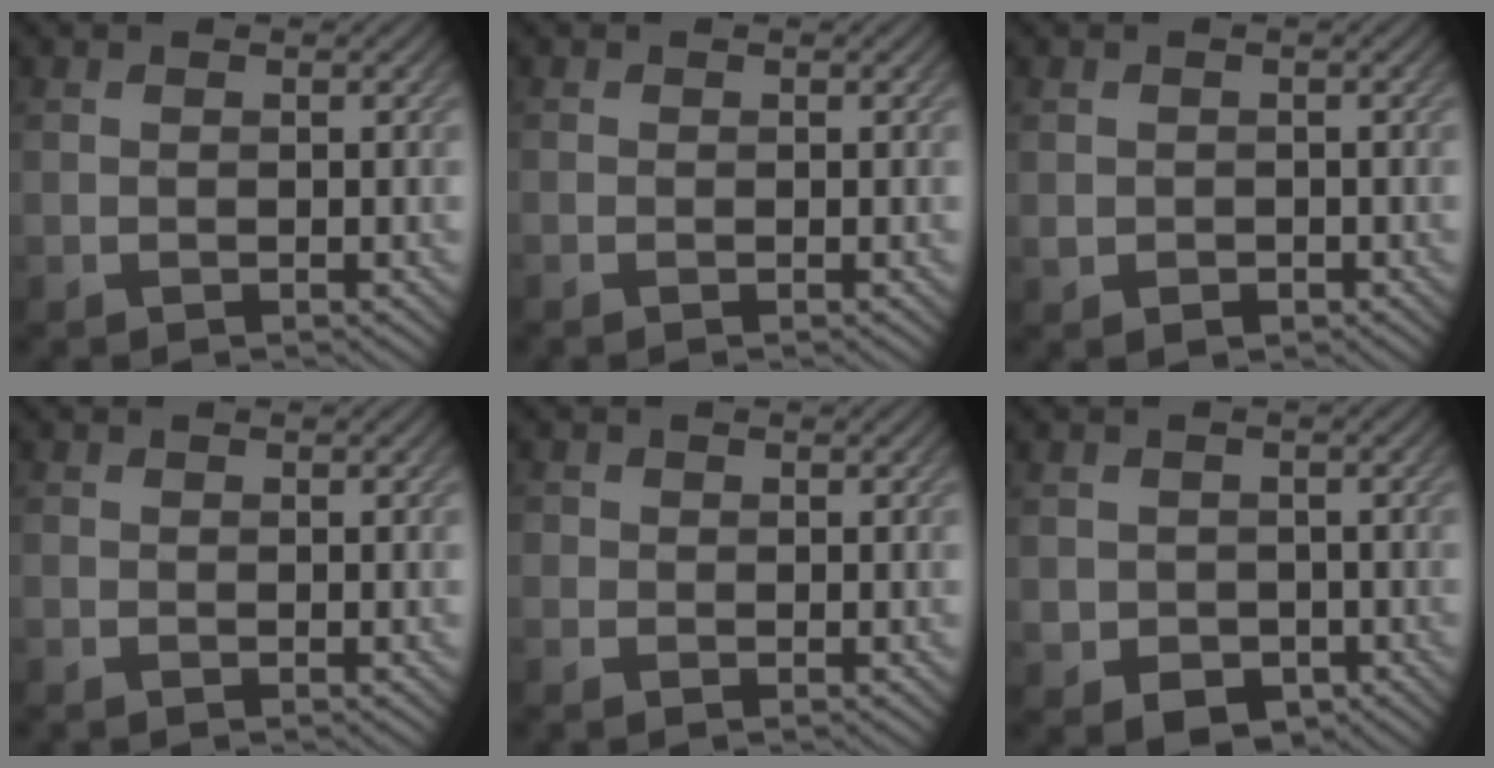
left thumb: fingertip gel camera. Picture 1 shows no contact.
{"total": 0.0}
{"total": 1.3, "force": [-0.2, 1.2, 0.6], "torque": [-0.018, -0.009, -0.001]}
{"total": 0.0}
{"total": 0.7, "force": [0.1, 0.7, 0.1], "torque": [0.000, -0.002, -0.002]}
{"total": 3.5, "force": [-1.1, 3.0, 1.5], "torque": [-0.042, -0.019, -0.018]}